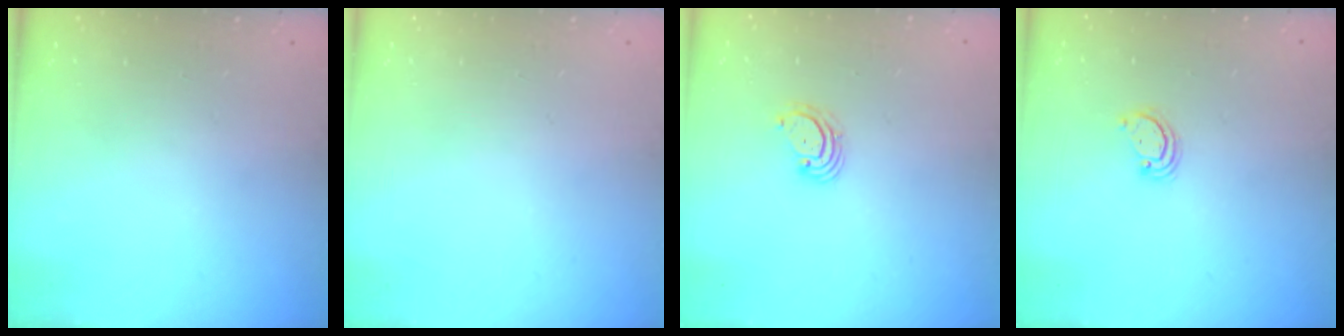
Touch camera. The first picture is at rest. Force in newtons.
{"total": 0.0}
{"total": 2.8, "press": 2.8, "slide": 0.2}
{"total": 3.2, "press": 3.2, "slide": 0.3}